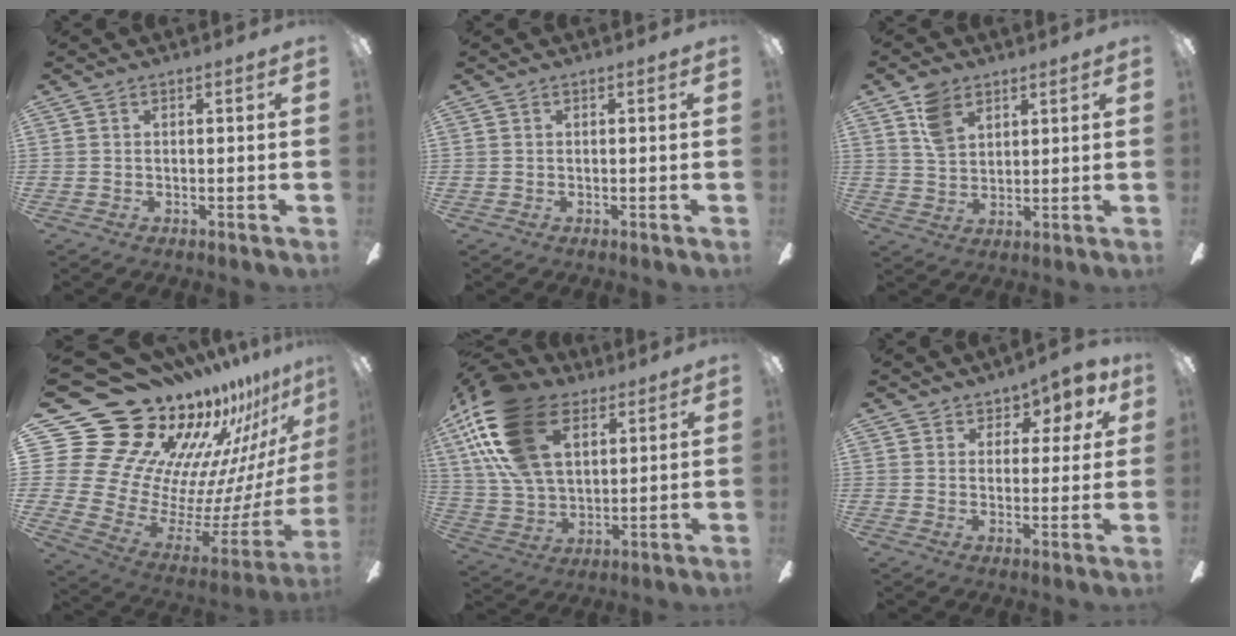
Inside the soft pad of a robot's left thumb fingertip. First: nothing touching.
{"total": 0.0}
{"total": 7.3, "force": [4.7, 4.6, 3.3], "torque": [-0.066, -0.004, 0.089]}
{"total": 25.4, "force": [18.1, 14.3, 10.6], "torque": [-0.157, -0.199, 0.389]}
{"total": 23.6, "force": [11.2, 14.0, 15.4], "torque": [-0.340, -0.029, 0.201]}
{"total": 6.0, "force": [4.1, 3.8, 2.2], "torque": [-0.030, -0.020, 0.072]}